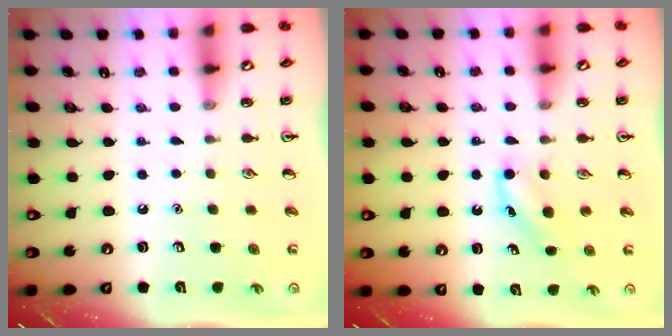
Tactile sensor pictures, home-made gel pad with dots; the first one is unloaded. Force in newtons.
{"total": 3.7, "press": 3.5, "slide": 1.2}